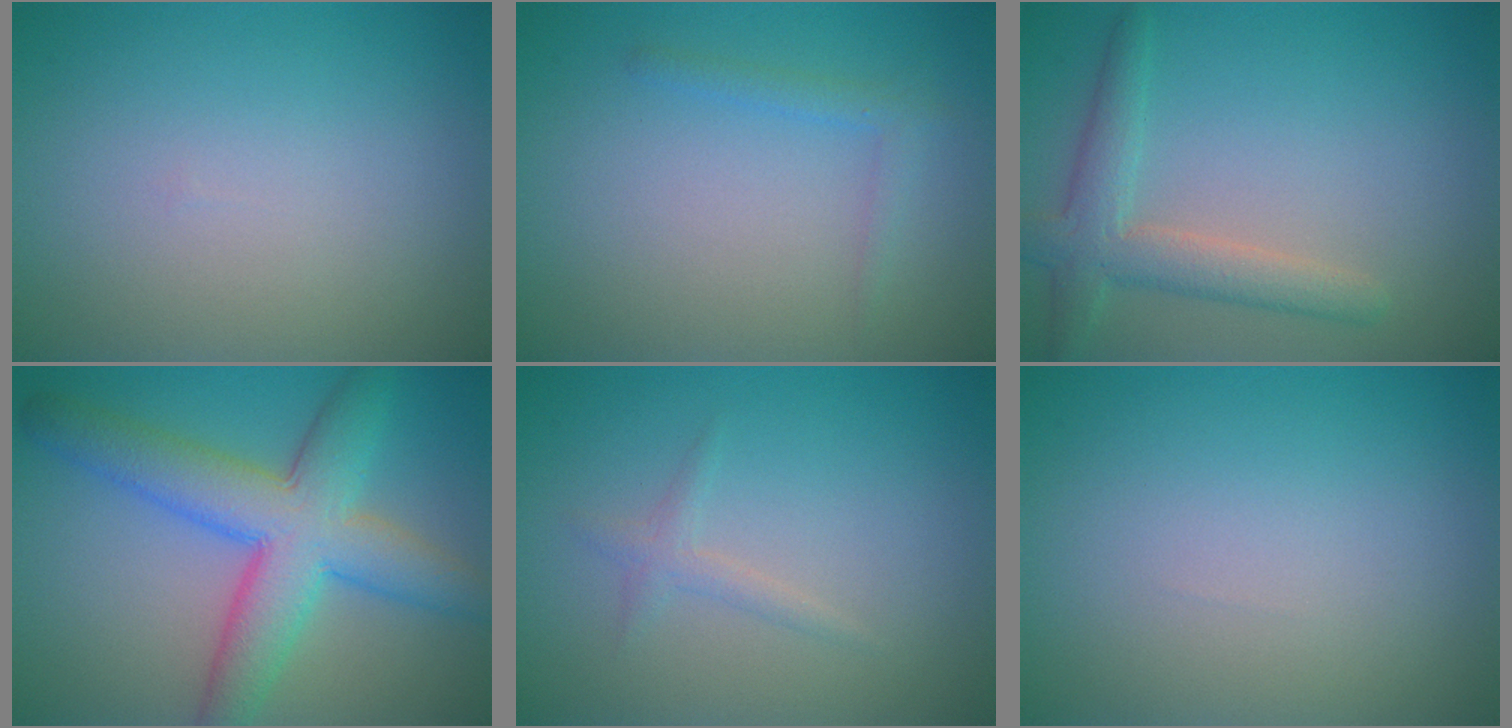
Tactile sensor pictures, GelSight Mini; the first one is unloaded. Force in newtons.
{"total": 1.3, "press": 1.3, "slide": 0.1}
{"total": 3.6, "press": 3.6, "slide": 0.1}
{"total": 8.3, "press": 8.3, "slide": 0.2}
{"total": 1.1, "press": 1.1, "slide": 0.0}
{"total": 0.0}